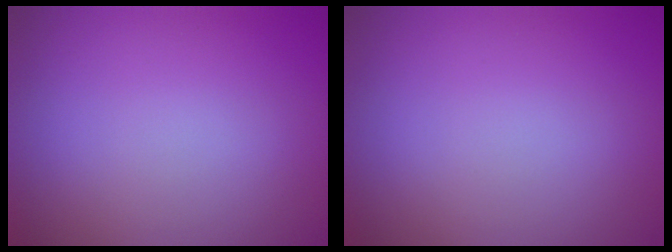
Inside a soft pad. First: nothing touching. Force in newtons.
{"total": 0.0}